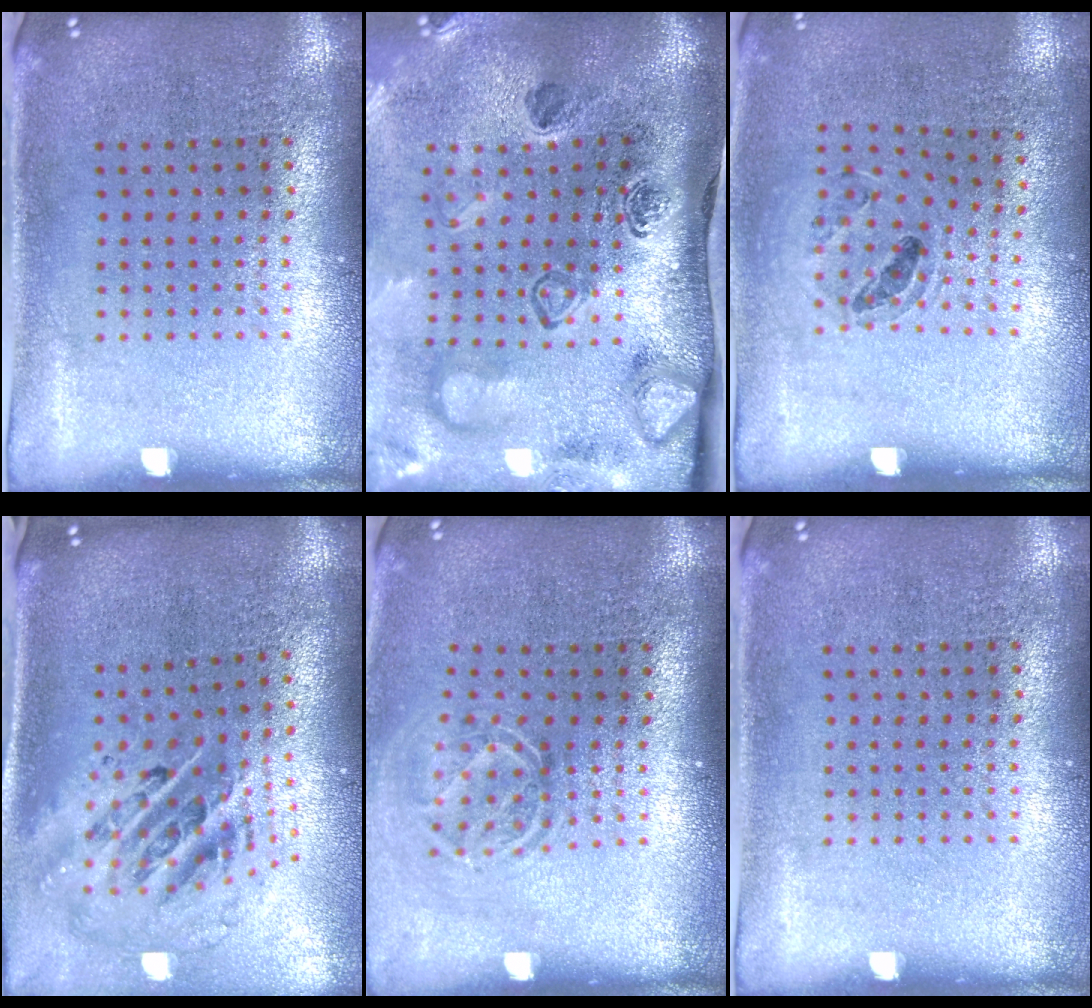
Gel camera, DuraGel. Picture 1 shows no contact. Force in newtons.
{"total": 4.3, "press": 3.0, "slide": 3.1}
{"total": 0.9, "press": 0.9, "slide": 0.2}
{"total": 2.8, "press": 1.9, "slide": 2.1}
{"total": 1.6, "press": 1.1, "slide": 1.2}
{"total": 0.0}